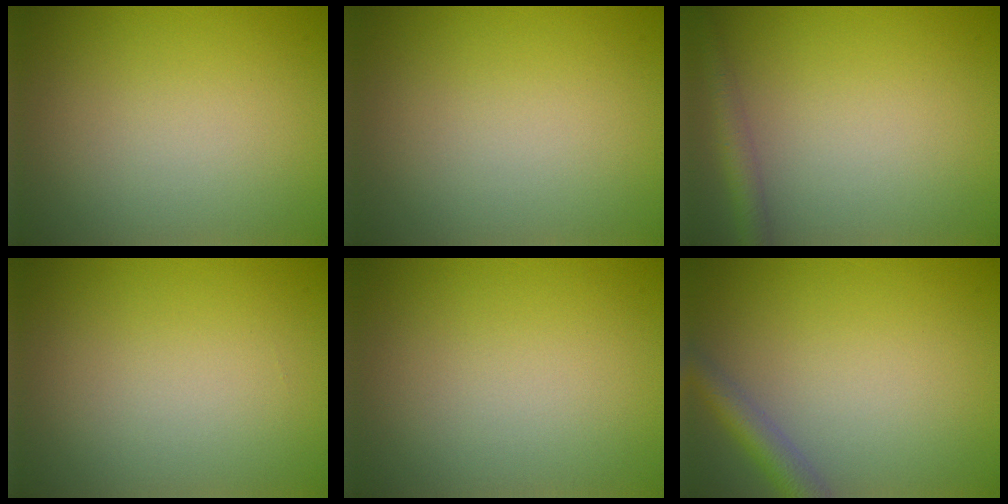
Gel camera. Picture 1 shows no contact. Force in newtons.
{"total": 0.0}
{"total": 2.2, "press": 2.2, "slide": 0.1}
{"total": 0.0}
{"total": 0.0}
{"total": 2.8, "press": 2.8, "slide": 0.1}